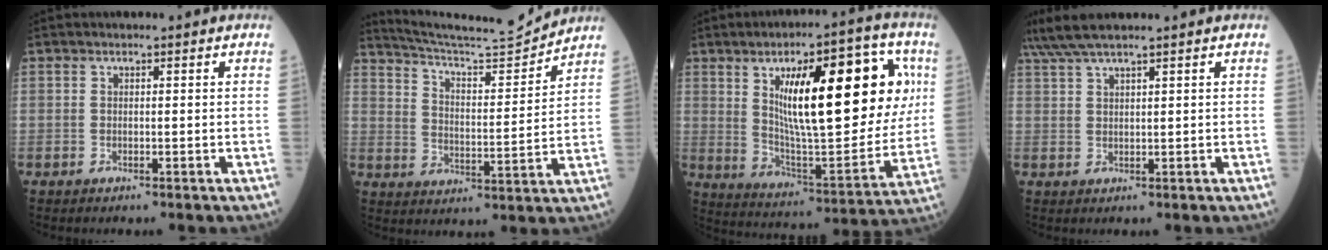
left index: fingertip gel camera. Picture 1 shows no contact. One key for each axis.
{"total": 12.9, "fx": 12.6, "fy": -1.5, "fz": 2.4, "tx": -0.049, "ty": -0.028, "tz": 0.202}
{"total": 22.6, "fx": 6.6, "fy": 6.0, "fz": 20.8, "tx": -0.307, "ty": 0.006, "tz": 0.104}
{"total": 5.9, "fx": 5.0, "fy": -0.7, "fz": 3.1, "tx": -0.065, "ty": 0.022, "tz": 0.097}